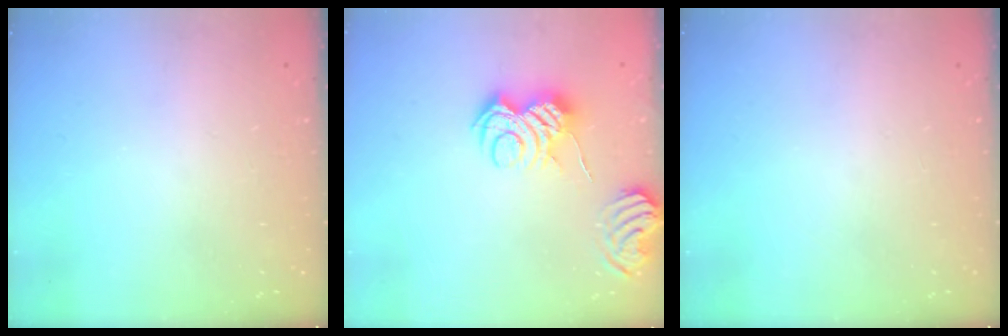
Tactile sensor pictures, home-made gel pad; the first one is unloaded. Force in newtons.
{"total": 7.0, "press": 7.0, "slide": 0.6}
{"total": 0.0}